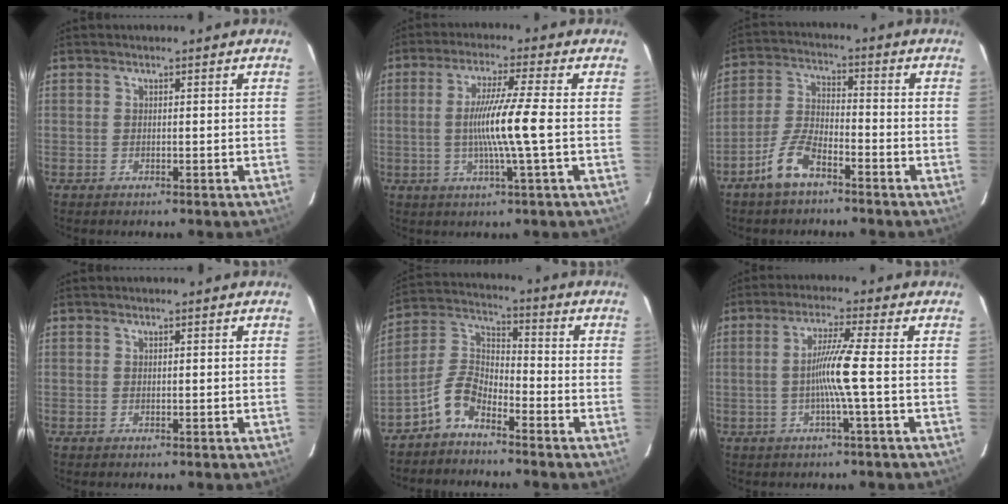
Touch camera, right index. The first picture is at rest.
{"total": 8.5, "force": [-0.6, -1.3, 8.4], "torque": [-0.160, -0.006, -0.012]}
{"total": 7.1, "force": [-4.8, 2.5, 4.6], "torque": [-0.108, 0.002, -0.097]}
{"total": 0.0}
{"total": 6.6, "force": [-4.9, 2.6, 3.5], "torque": [-0.081, 0.018, -0.106]}
{"total": 6.2, "force": [-0.8, -1.5, 6.0], "torque": [-0.116, 0.001, -0.017]}